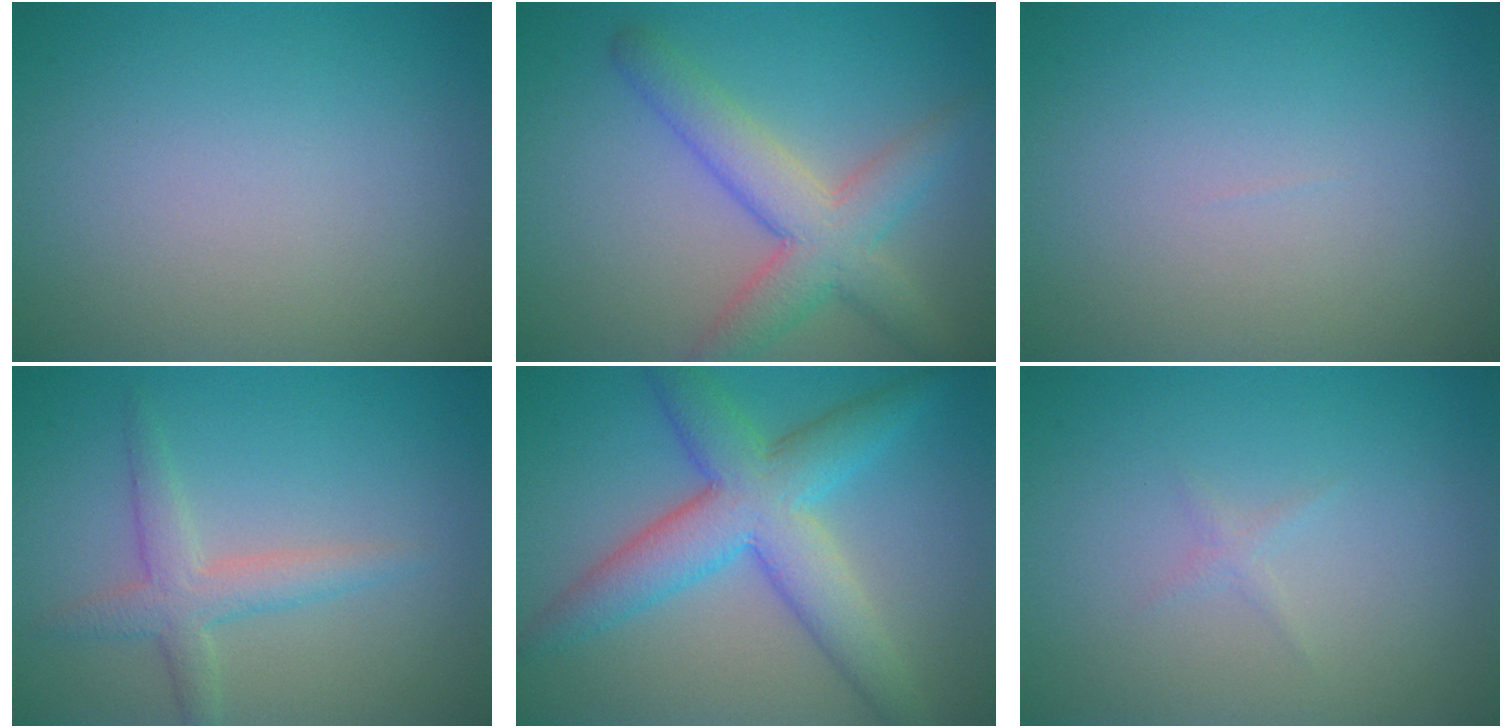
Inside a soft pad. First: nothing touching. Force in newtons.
{"total": 5.5, "press": 5.5, "slide": 0.1}
{"total": 0.0}
{"total": 2.9, "press": 2.9, "slide": 0.1}
{"total": 7.2, "press": 7.2, "slide": 0.0}
{"total": 0.6, "press": 0.6, "slide": 0.0}